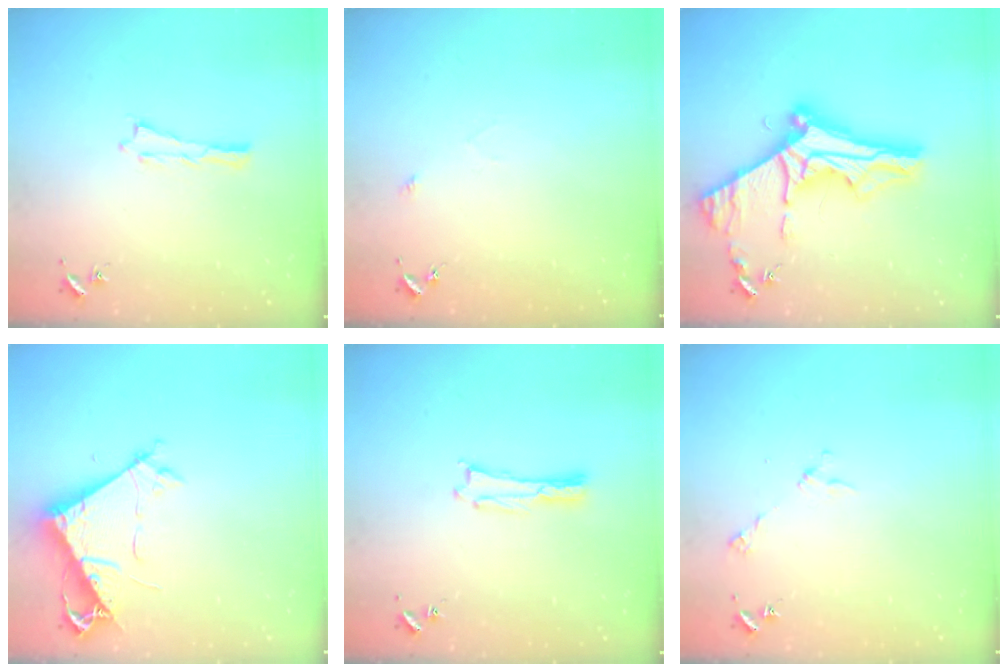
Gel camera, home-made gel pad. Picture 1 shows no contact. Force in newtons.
{"total": 2.5, "press": 2.5, "slide": 0.2}
{"total": 11.8, "press": 11.7, "slide": 1.4}
{"total": 7.5, "press": 7.5, "slide": 0.7}
{"total": 0.0}
{"total": 2.9, "press": 2.9, "slide": 0.2}